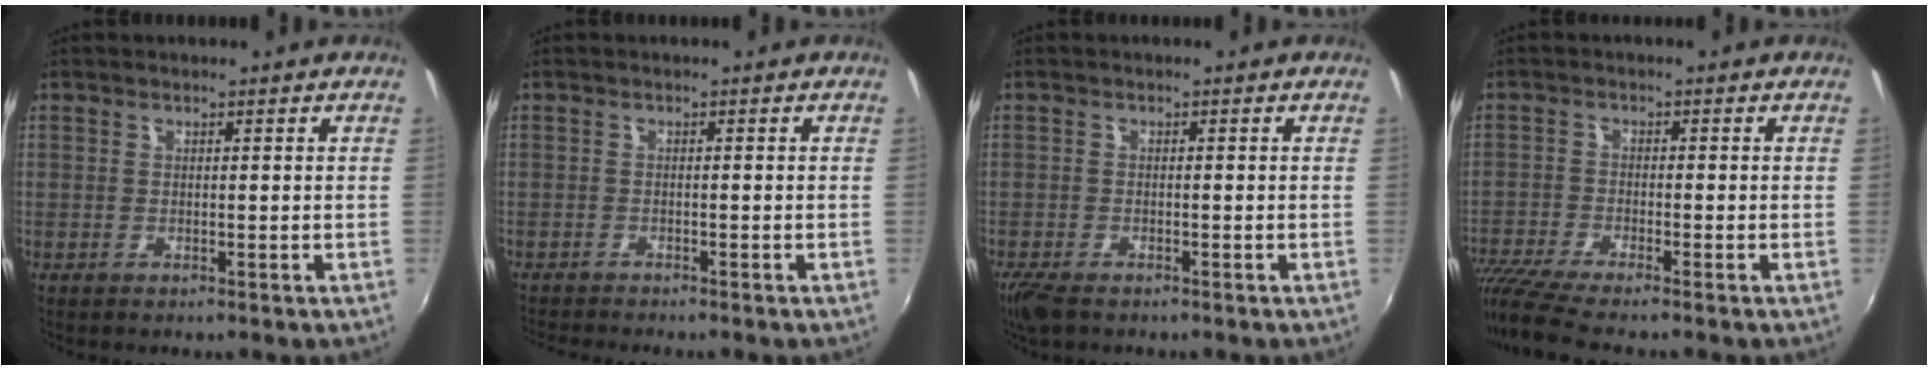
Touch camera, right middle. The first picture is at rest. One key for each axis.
{"total": 3.1, "fx": -3.0, "fy": -0.1, "fz": 0.8, "tx": -0.031, "ty": -0.019, "tz": -0.058}
{"total": 4.1, "fx": -3.1, "fy": 1.4, "fz": 2.3, "tx": -0.057, "ty": -0.018, "tz": -0.059}
{"total": 8.8, "fx": -7.6, "fy": -0.1, "fz": 4.4, "tx": -0.108, "ty": -0.038, "tz": -0.141}